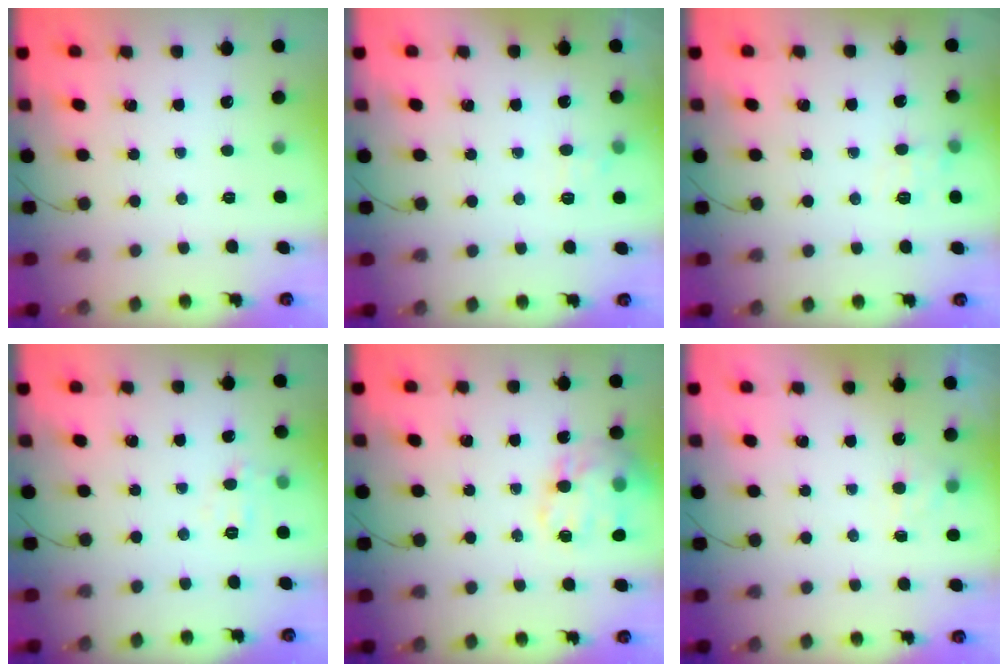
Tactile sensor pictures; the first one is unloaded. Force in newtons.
{"total": 7.0, "press": 6.8, "slide": 1.5}
{"total": 7.7, "press": 7.5, "slide": 1.6}
{"total": 5.0, "press": 4.9, "slide": 1.1}
{"total": 18.7, "press": 18.4, "slide": 3.2}
{"total": 5.6, "press": 5.4, "slide": 1.4}